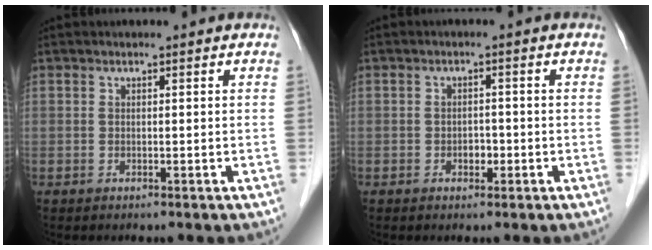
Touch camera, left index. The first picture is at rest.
{"total": 1.7, "force": [-0.7, 1.2, 1.1], "torque": [-0.015, 0.005, -0.009]}